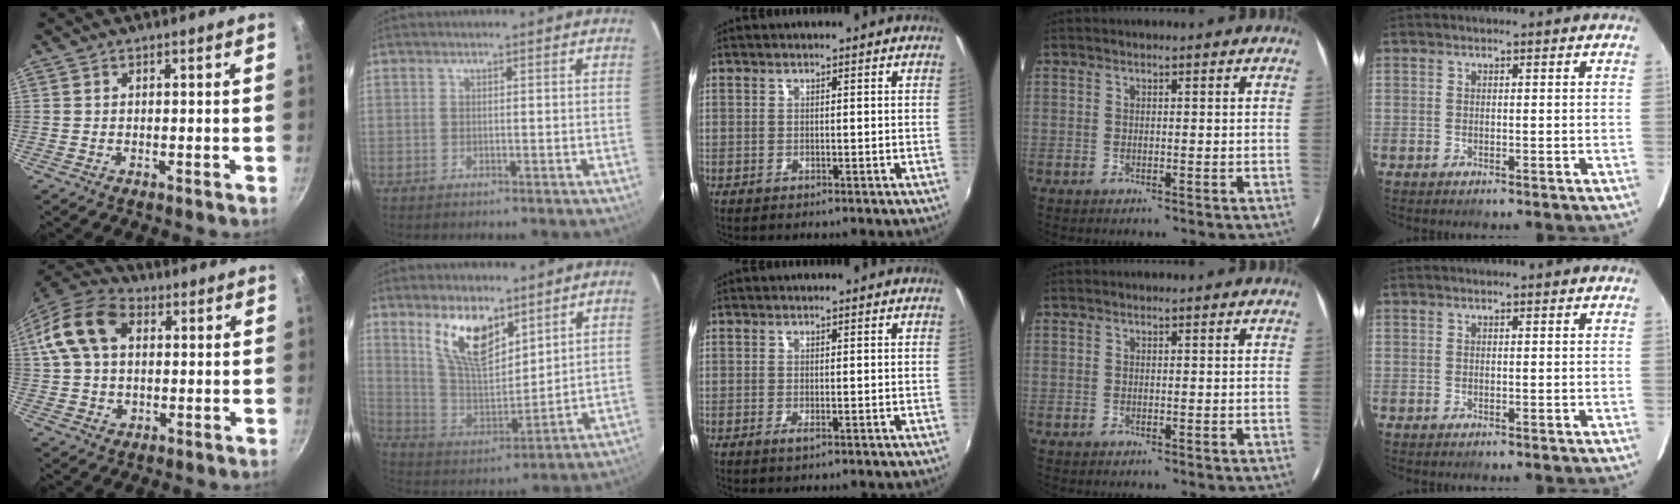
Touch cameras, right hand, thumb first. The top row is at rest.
{"thumb": {"total": 14.2, "force": [3.0, 9.9, 9.8], "torque": [-0.172, 0.019, 0.041]}, "index": {"total": 12.7, "force": [7.7, 5.4, 8.6], "torque": [-0.160, 0.000, 0.158]}, "middle": {"total": 0.9, "force": [-0.2, -0.1, 0.9], "torque": [-0.015, -0.002, -0.003]}}